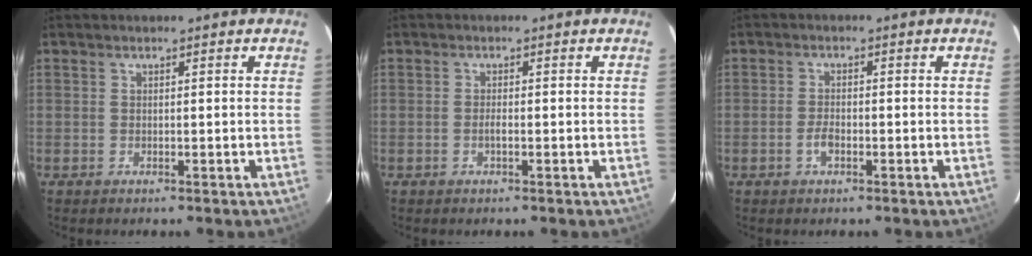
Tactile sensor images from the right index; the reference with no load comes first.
{"total": 1.0, "force": [-0.4, 0.2, 0.9], "torque": [-0.018, -0.001, -0.008]}
{"total": 2.4, "force": [-1.1, 1.3, 1.7], "torque": [-0.037, 0.000, -0.021]}